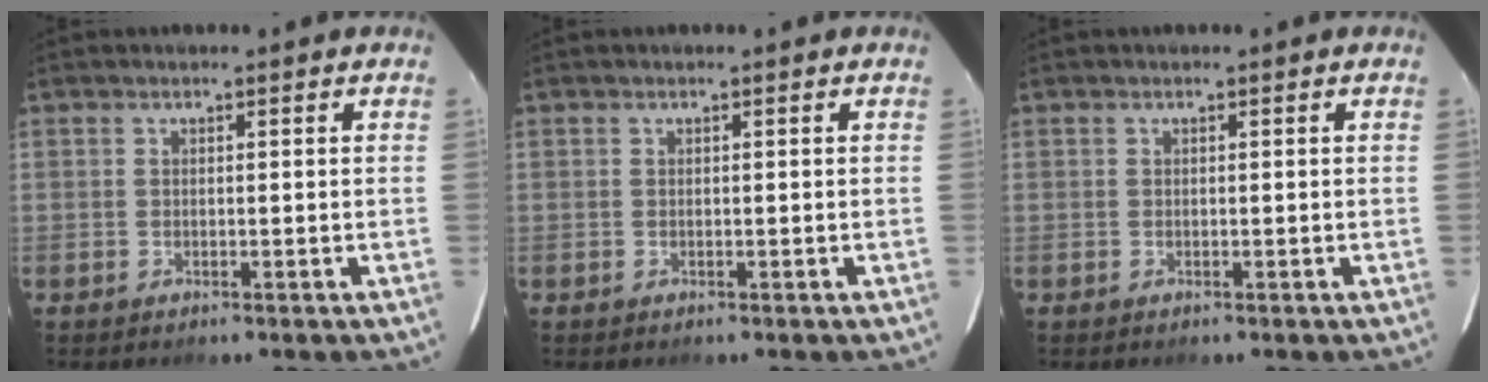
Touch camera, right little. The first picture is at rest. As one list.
[{"total": 0.0}, {"total": 0.0}]